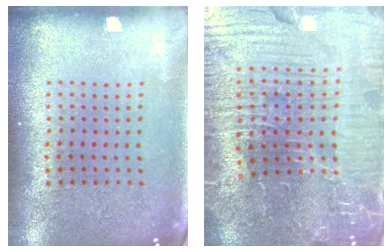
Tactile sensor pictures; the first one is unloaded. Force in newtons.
{"total": 5.9, "press": 5.5, "slide": 1.9}